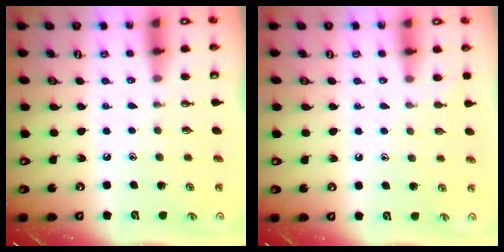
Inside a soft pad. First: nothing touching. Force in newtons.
{"total": 4.0, "press": 4.0, "slide": 0.5}